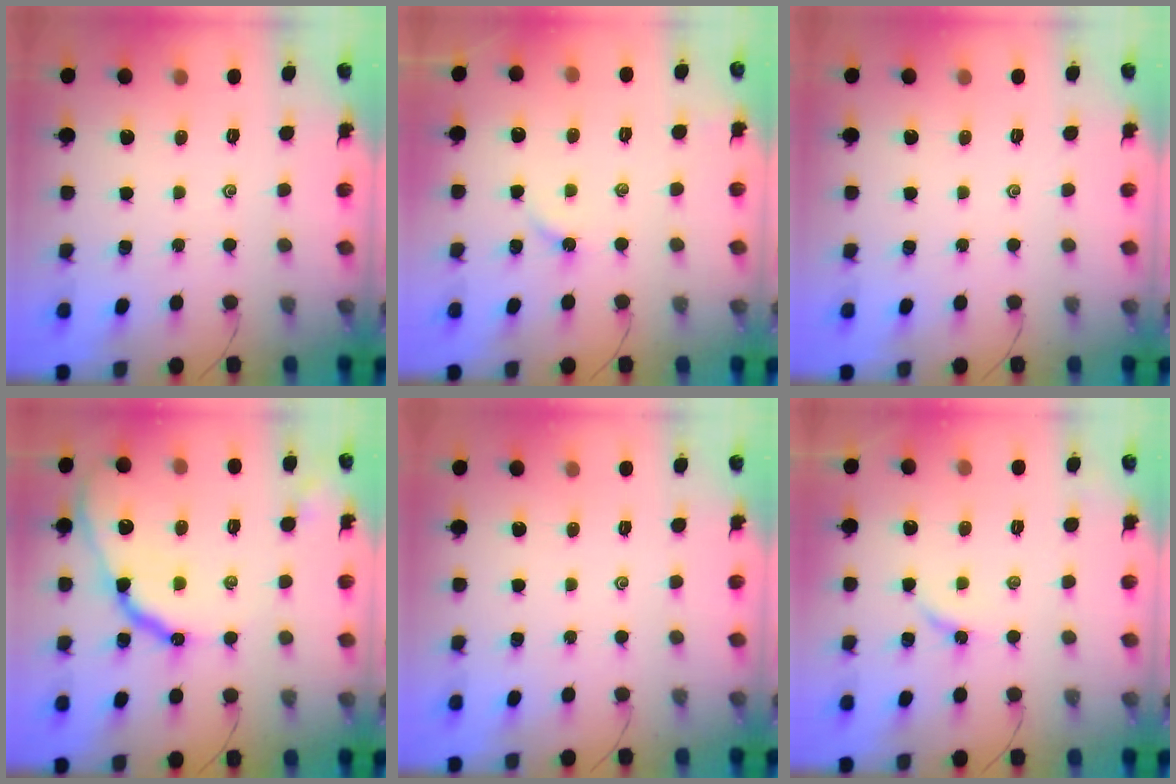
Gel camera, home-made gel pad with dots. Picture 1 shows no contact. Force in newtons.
{"total": 2.7, "press": 2.6, "slide": 0.5}
{"total": 0.0}
{"total": 14.2, "press": 14.1, "slide": 1.2}
{"total": 0.0}
{"total": 3.4, "press": 3.3, "slide": 0.4}